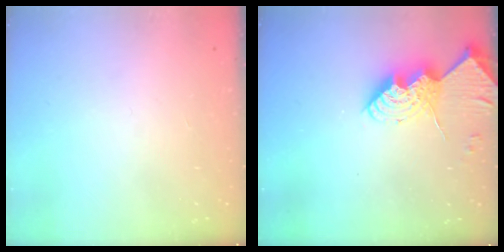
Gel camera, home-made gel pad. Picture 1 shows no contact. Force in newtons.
{"total": 13.0, "press": 12.9, "slide": 0.9}